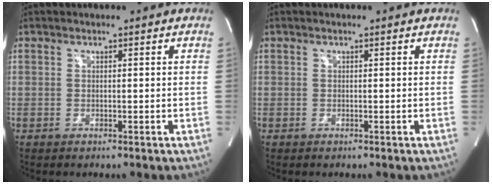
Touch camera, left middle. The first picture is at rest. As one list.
[{"total": 0.0}]